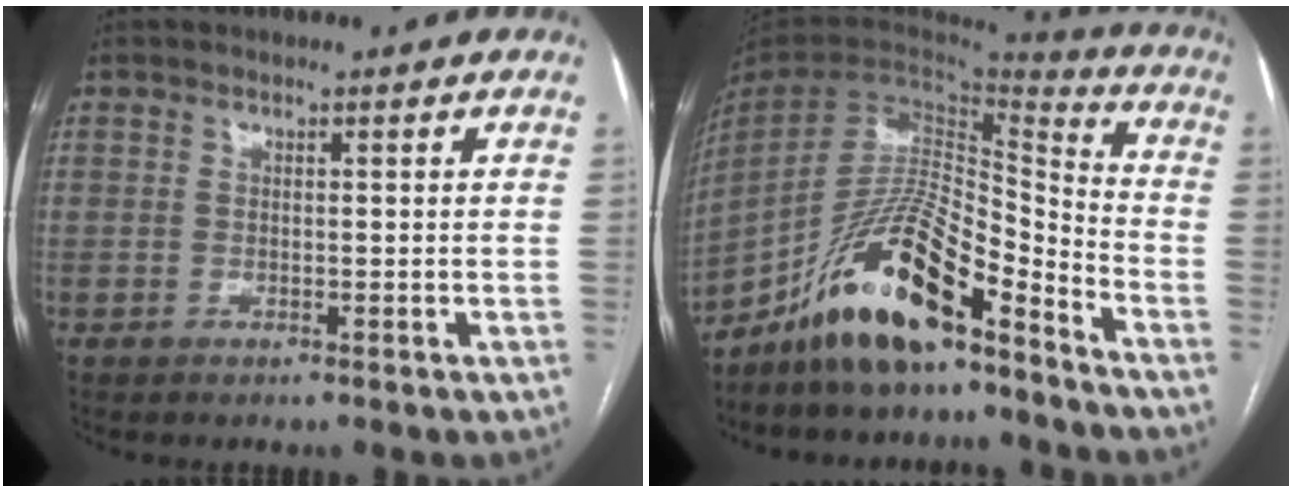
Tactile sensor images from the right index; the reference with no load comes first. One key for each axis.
{"total": 16.0, "fx": -11.8, "fy": 3.0, "fz": 10.4, "tx": -0.196, "ty": 0.016, "tz": -0.214}